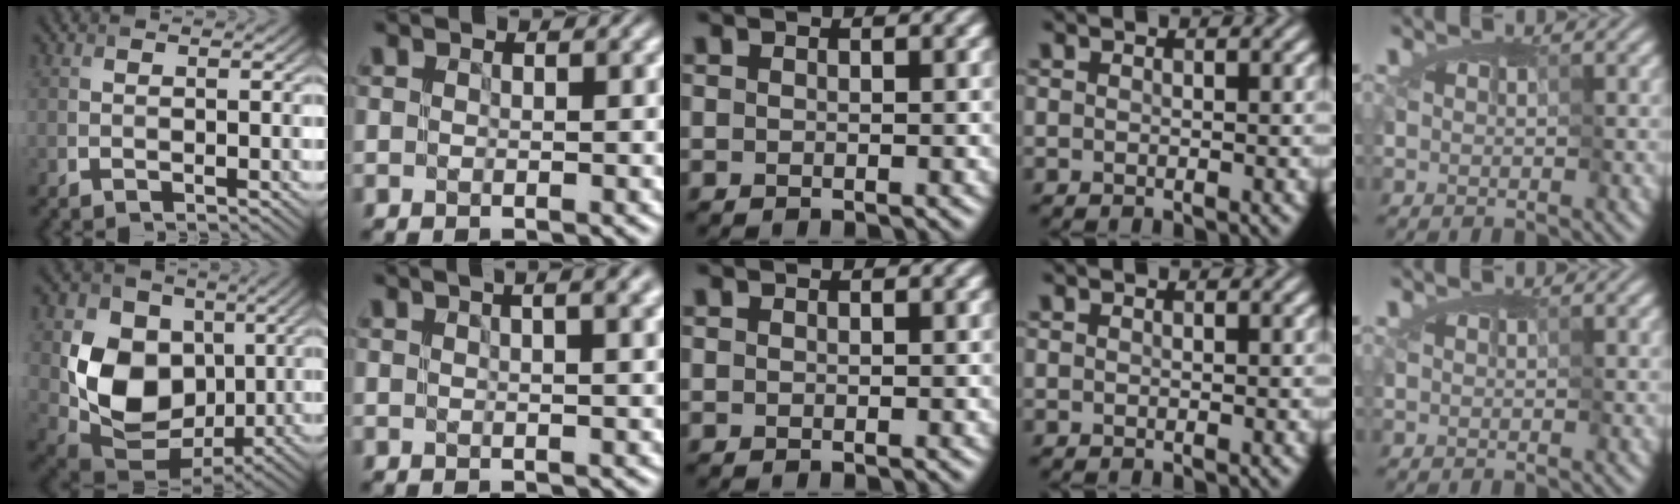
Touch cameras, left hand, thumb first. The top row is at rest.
{"thumb": {"total": 12.3, "force": [0.1, 9.7, 7.6], "torque": [-0.152, -0.025, -0.001]}, "index": {"total": 3.5, "force": [1.8, 1.1, 2.8], "torque": [-0.027, 0.011, 0.008]}}